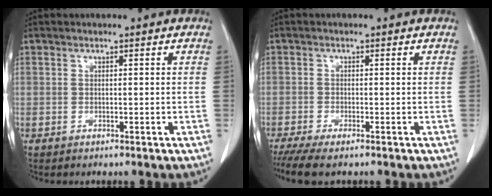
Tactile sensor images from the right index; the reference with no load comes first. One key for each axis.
{"total": 5.5, "fx": -4.3, "fy": 0.8, "fz": 3.4, "tx": -0.055, "ty": -0.013, "tz": -0.071}